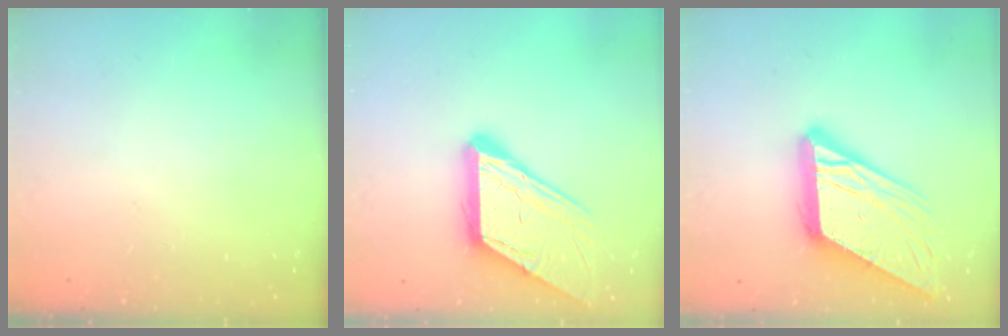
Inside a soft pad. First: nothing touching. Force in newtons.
{"total": 13.5, "press": 13.4, "slide": 1.6}
{"total": 18.0, "press": 17.8, "slide": 2.4}